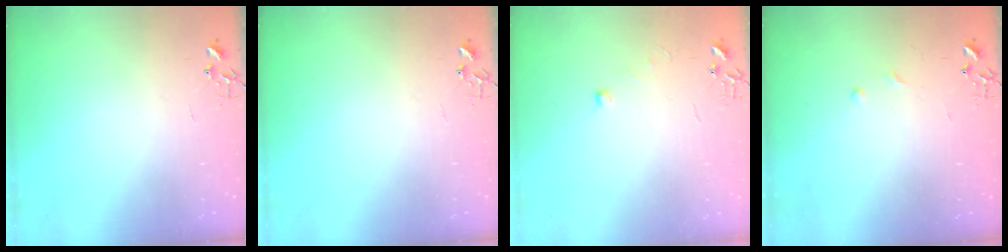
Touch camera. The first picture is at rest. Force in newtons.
{"total": 0.0}
{"total": 5.4, "press": 5.4, "slide": 0.6}
{"total": 6.1, "press": 6.1, "slide": 0.6}